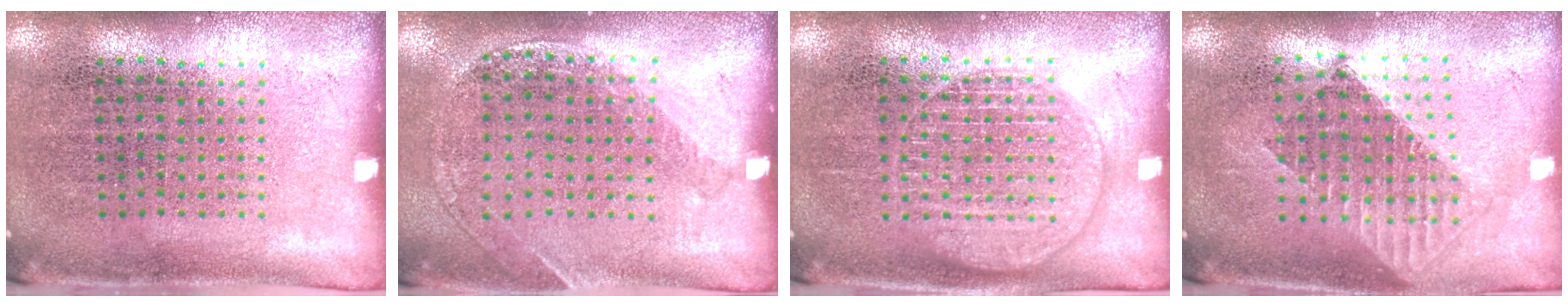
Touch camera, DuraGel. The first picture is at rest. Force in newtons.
{"total": 1.2, "press": 1.2, "slide": 0.2}
{"total": 2.7, "press": 2.7, "slide": 0.5}
{"total": 1.5, "press": 1.3, "slide": 0.7}